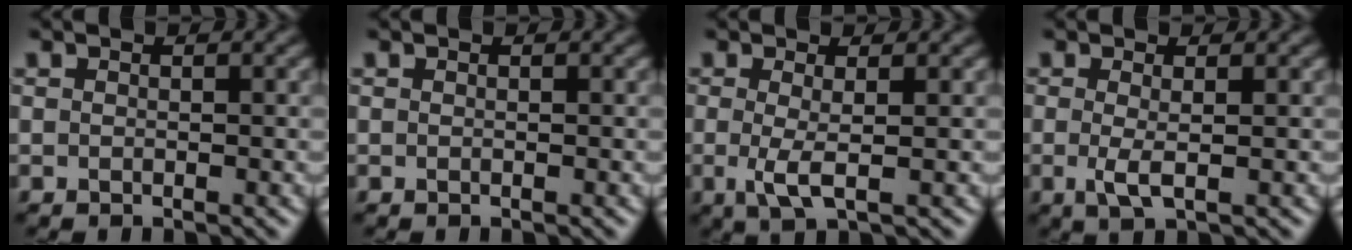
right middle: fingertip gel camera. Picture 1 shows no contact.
{"total": 0.0}
{"total": 2.4, "force": [-0.1, 0.4, 2.3], "torque": [-0.051, -0.004, -0.002]}
{"total": 2.0, "force": [-0.2, 0.4, 1.9], "torque": [-0.042, -0.004, -0.004]}